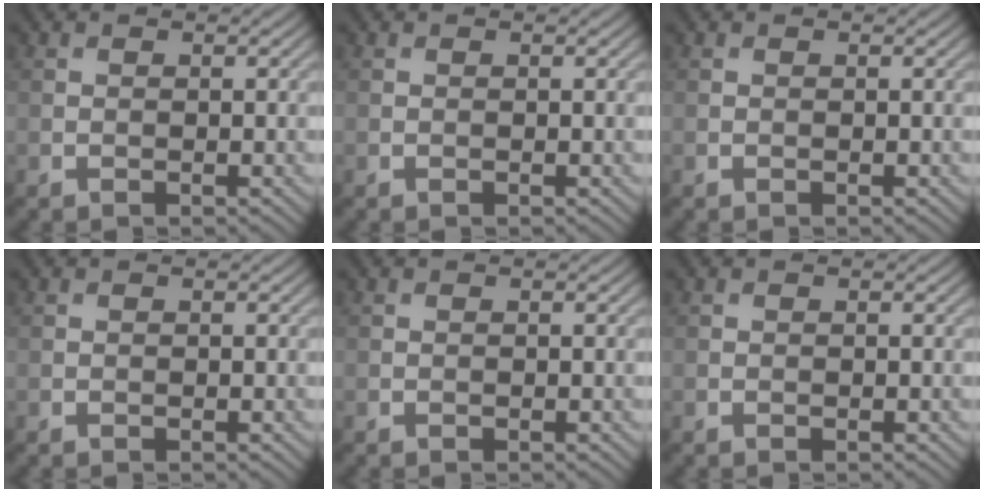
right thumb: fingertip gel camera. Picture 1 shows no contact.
{"total": 0.0}
{"total": 0.0}
{"total": 0.0}
{"total": 0.0}
{"total": 0.0}